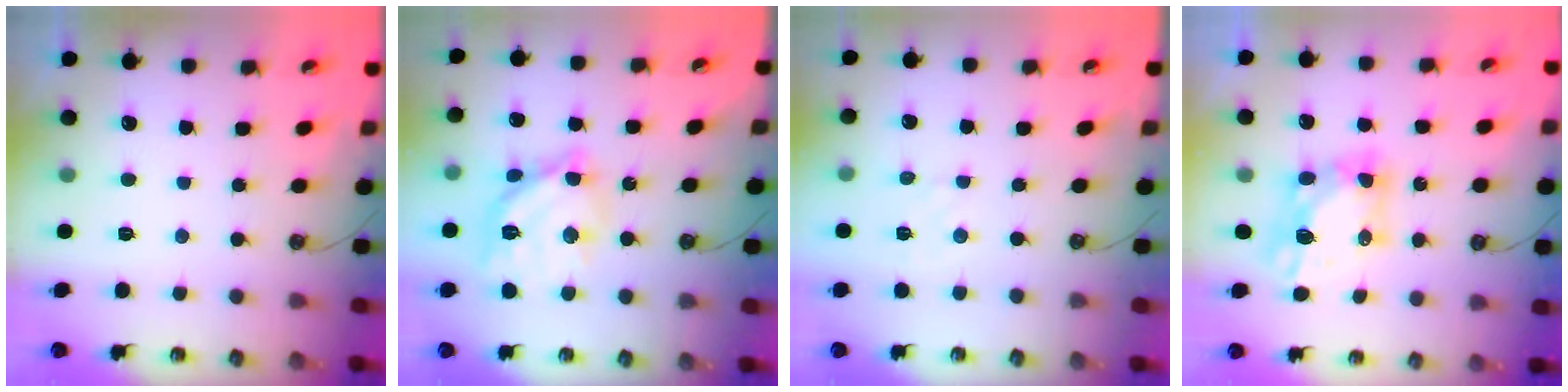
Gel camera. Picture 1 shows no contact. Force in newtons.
{"total": 14.8, "press": 14.7, "slide": 1.1}
{"total": 1.9, "press": 1.9, "slide": 0.3}
{"total": 7.0, "press": 6.9, "slide": 0.8}